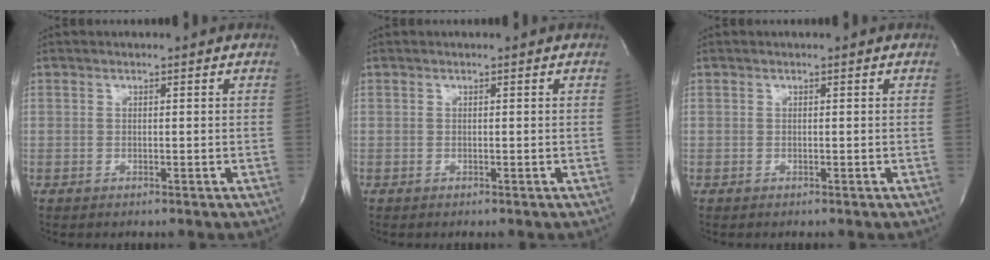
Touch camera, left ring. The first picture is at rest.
{"total": 0.0}
{"total": 0.0}